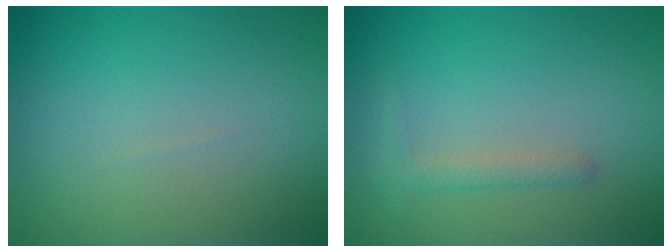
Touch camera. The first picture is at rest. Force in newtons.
{"total": 0.9, "press": 0.9, "slide": 0.1}